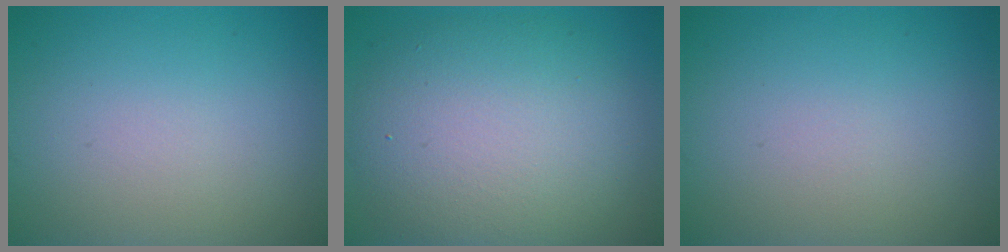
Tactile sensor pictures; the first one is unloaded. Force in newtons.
{"total": 9.5, "press": 9.5, "slide": 0.3}
{"total": 0.0}